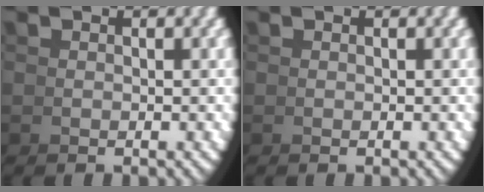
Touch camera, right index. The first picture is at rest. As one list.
[{"total": 0.0}]